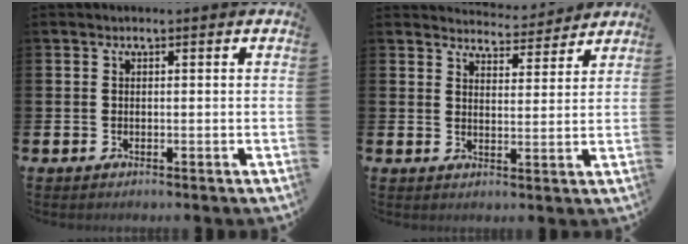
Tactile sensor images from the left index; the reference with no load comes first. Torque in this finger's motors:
{"motor_torque": [0.85, -1.29, -0.01, 0.00]}